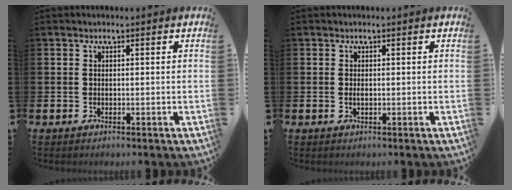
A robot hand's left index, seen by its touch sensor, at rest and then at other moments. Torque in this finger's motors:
{"motor_torque": [0.39, 0.06, 0.01, 0.03]}